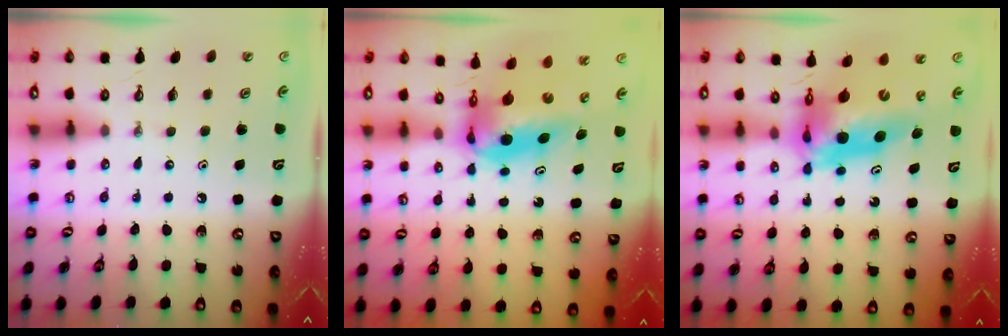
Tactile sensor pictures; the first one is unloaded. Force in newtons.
{"total": 8.3, "press": 7.0, "slide": 4.4}
{"total": 14.1, "press": 14.0, "slide": 1.6}